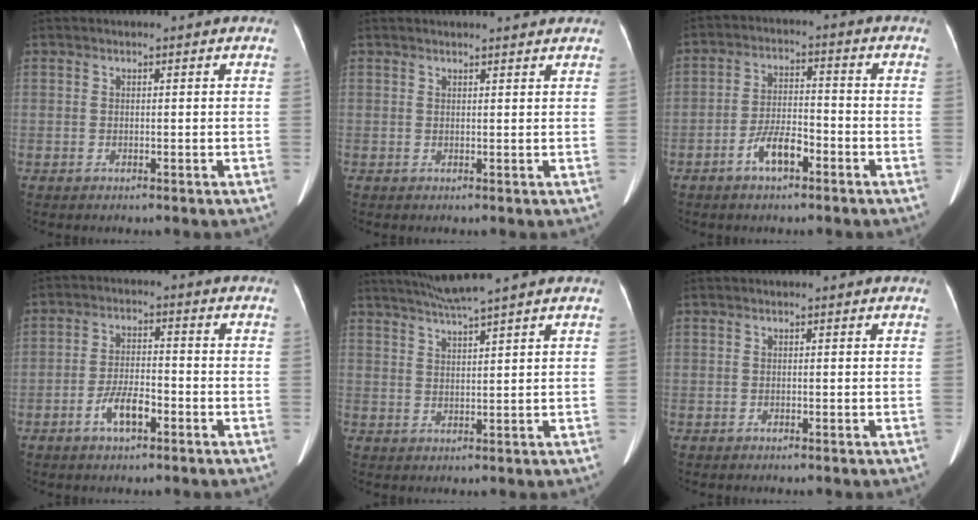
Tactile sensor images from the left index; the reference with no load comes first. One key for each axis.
{"total": 3.0, "fx": 2.9, "fy": 0.2, "fz": 0.8, "tx": -0.013, "ty": 0.011, "tz": 0.033}
{"total": 5.9, "fx": -3.4, "fy": 2.0, "fz": 4.4, "tx": -0.093, "ty": 0.008, "tz": -0.060}
{"total": 5.5, "fx": -2.9, "fy": 1.9, "fz": 4.3, "tx": -0.091, "ty": 0.005, "tz": -0.051}
{"total": 5.1, "fx": 4.4, "fy": -1.6, "fz": 2.2, "tx": -0.044, "ty": 0.006, "tz": 0.085}
{"total": 0.0}